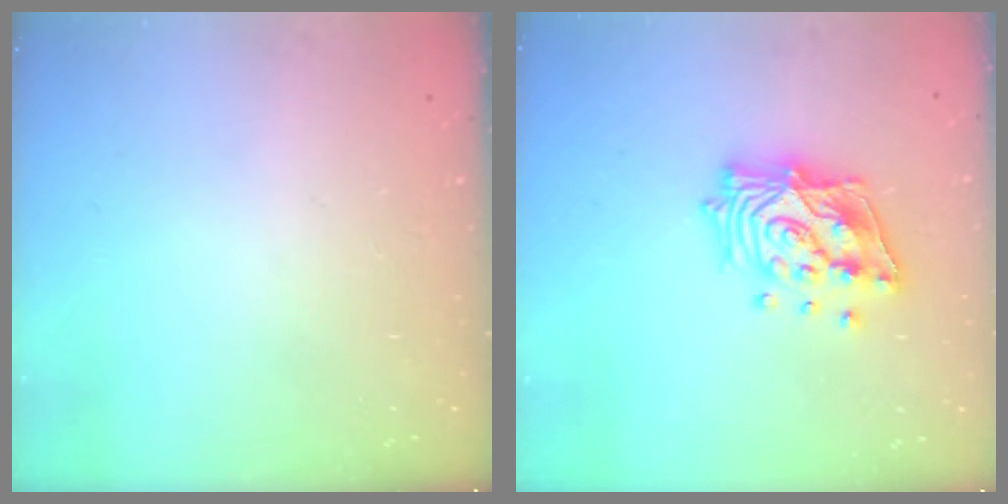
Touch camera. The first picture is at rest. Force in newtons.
{"total": 16.3, "press": 16.1, "slide": 2.3}